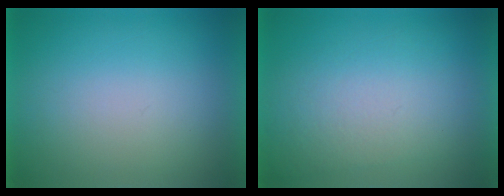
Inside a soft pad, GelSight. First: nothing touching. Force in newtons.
{"total": 3.9}